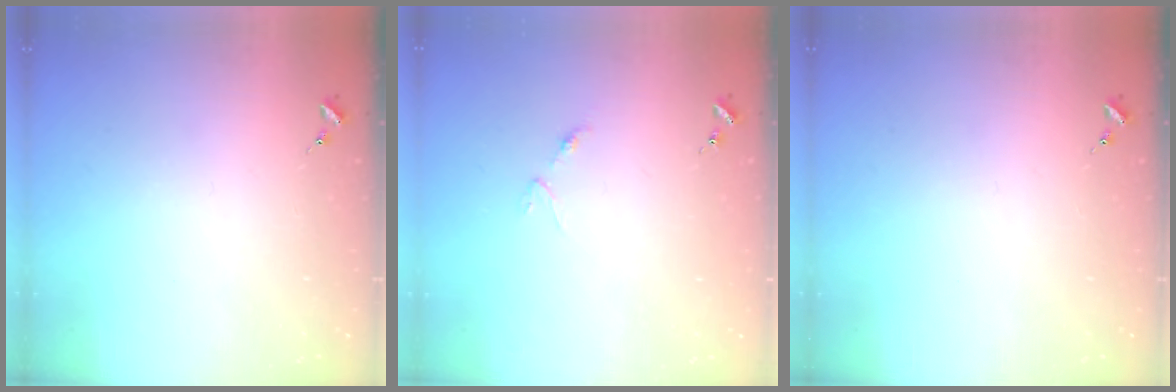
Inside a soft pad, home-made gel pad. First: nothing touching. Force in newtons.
{"total": 3.1, "press": 3.0, "slide": 0.4}
{"total": 0.0}